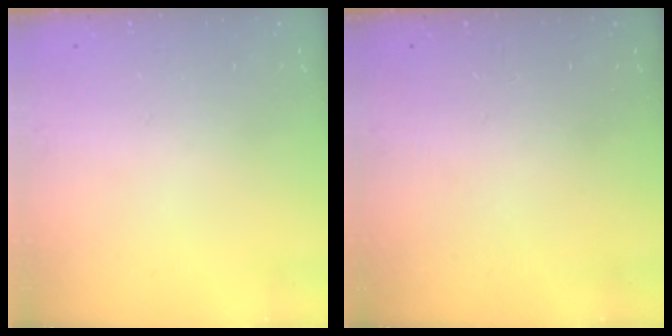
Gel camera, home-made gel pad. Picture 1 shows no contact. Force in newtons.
{"total": 0.0}